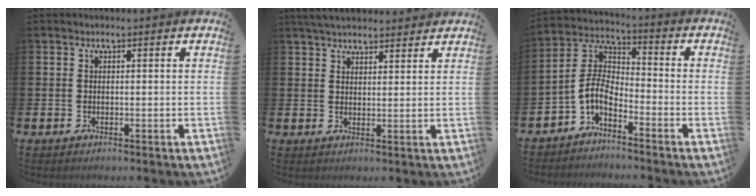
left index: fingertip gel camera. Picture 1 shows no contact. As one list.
[{"total": 4.1, "force": [3.9, 1.0, 0.8], "torque": [-0.025, -0.012, 0.073]}, {"total": 4.3, "force": [-2.6, 1.9, 2.8], "torque": [-0.086, -0.027, -0.067]}]